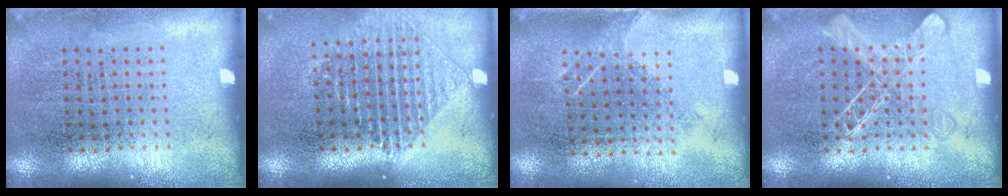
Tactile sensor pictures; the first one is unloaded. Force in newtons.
{"total": 1.3, "press": 1.3, "slide": 0.5}
{"total": 1.1, "press": 0.8, "slide": 0.7}
{"total": 2.0, "press": 1.9, "slide": 0.3}